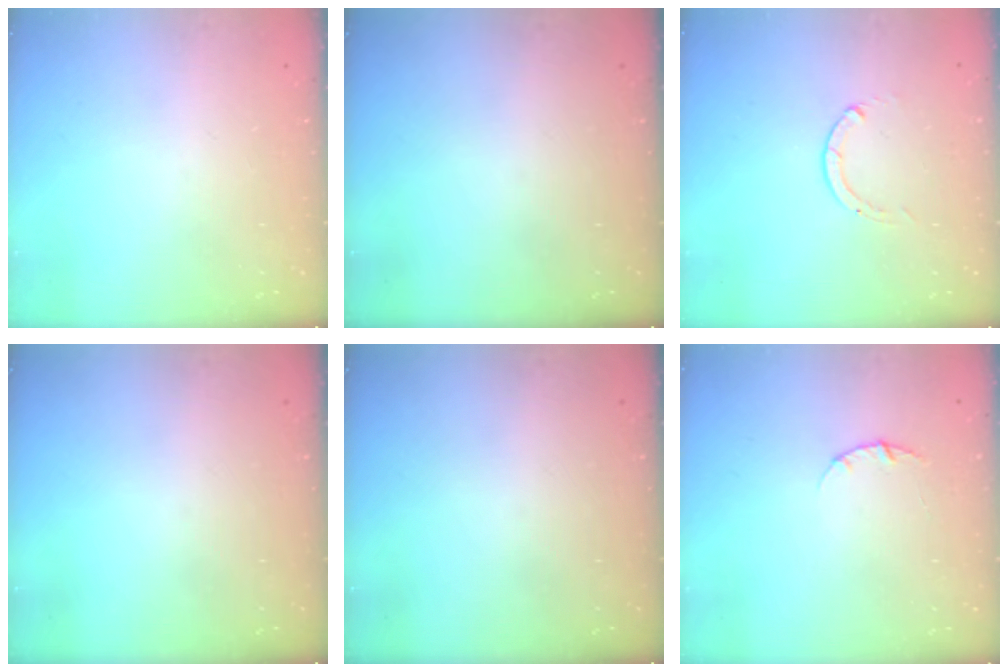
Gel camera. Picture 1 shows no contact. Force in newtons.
{"total": 0.0}
{"total": 0.0}
{"total": 0.0}
{"total": 0.0}
{"total": 2.8, "press": 2.8, "slide": 0.4}